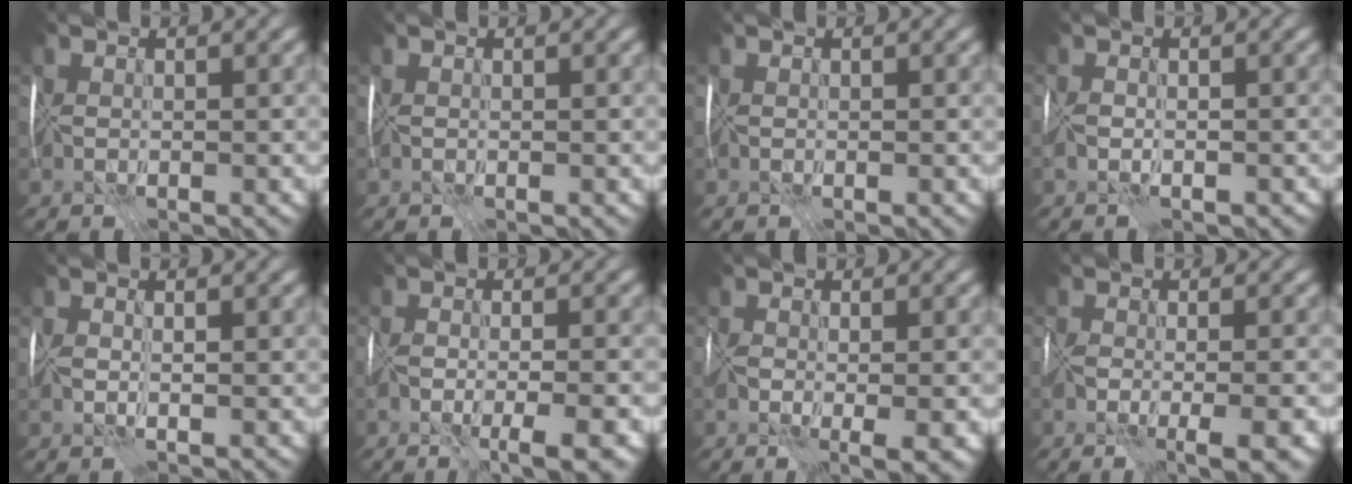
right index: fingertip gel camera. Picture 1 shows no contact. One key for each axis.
{"total": 0.0}
{"total": 0.0}
{"total": 2.4, "fx": -1.6, "fy": 1.2, "fz": 1.4, "tx": -0.023, "ty": -0.004, "tz": -0.026}
{"total": 1.2, "fx": 0.1, "fy": 0.3, "fz": 1.2, "tx": -0.022, "ty": 0.000, "tz": -0.001}
{"total": 5.8, "fx": -3.0, "fy": 1.4, "fz": 4.7, "tx": -0.061, "ty": -0.006, "tz": -0.045}
{"total": 4.1, "fx": -1.2, "fy": 1.5, "fz": 3.7, "tx": -0.063, "ty": -0.014, "tz": -0.018}
{"total": 6.1, "fx": -2.6, "fy": 1.9, "fz": 5.2, "tx": -0.067, "ty": -0.010, "tz": -0.034}